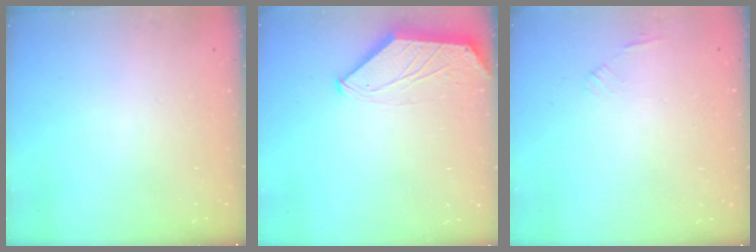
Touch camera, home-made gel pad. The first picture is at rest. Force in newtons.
{"total": 0.8, "press": 0.7, "slide": 0.3}
{"total": 1.0, "press": 0.9, "slide": 0.4}